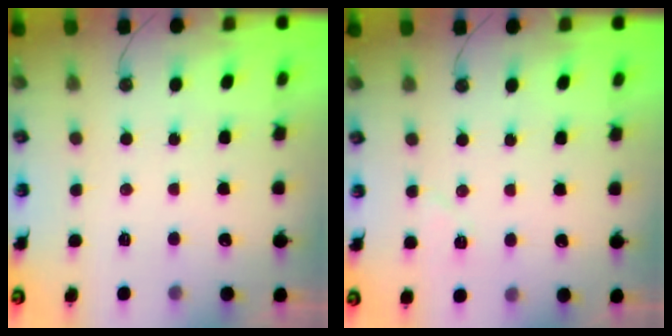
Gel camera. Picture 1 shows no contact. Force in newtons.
{"total": 5.4, "press": 5.0, "slide": 2.1}